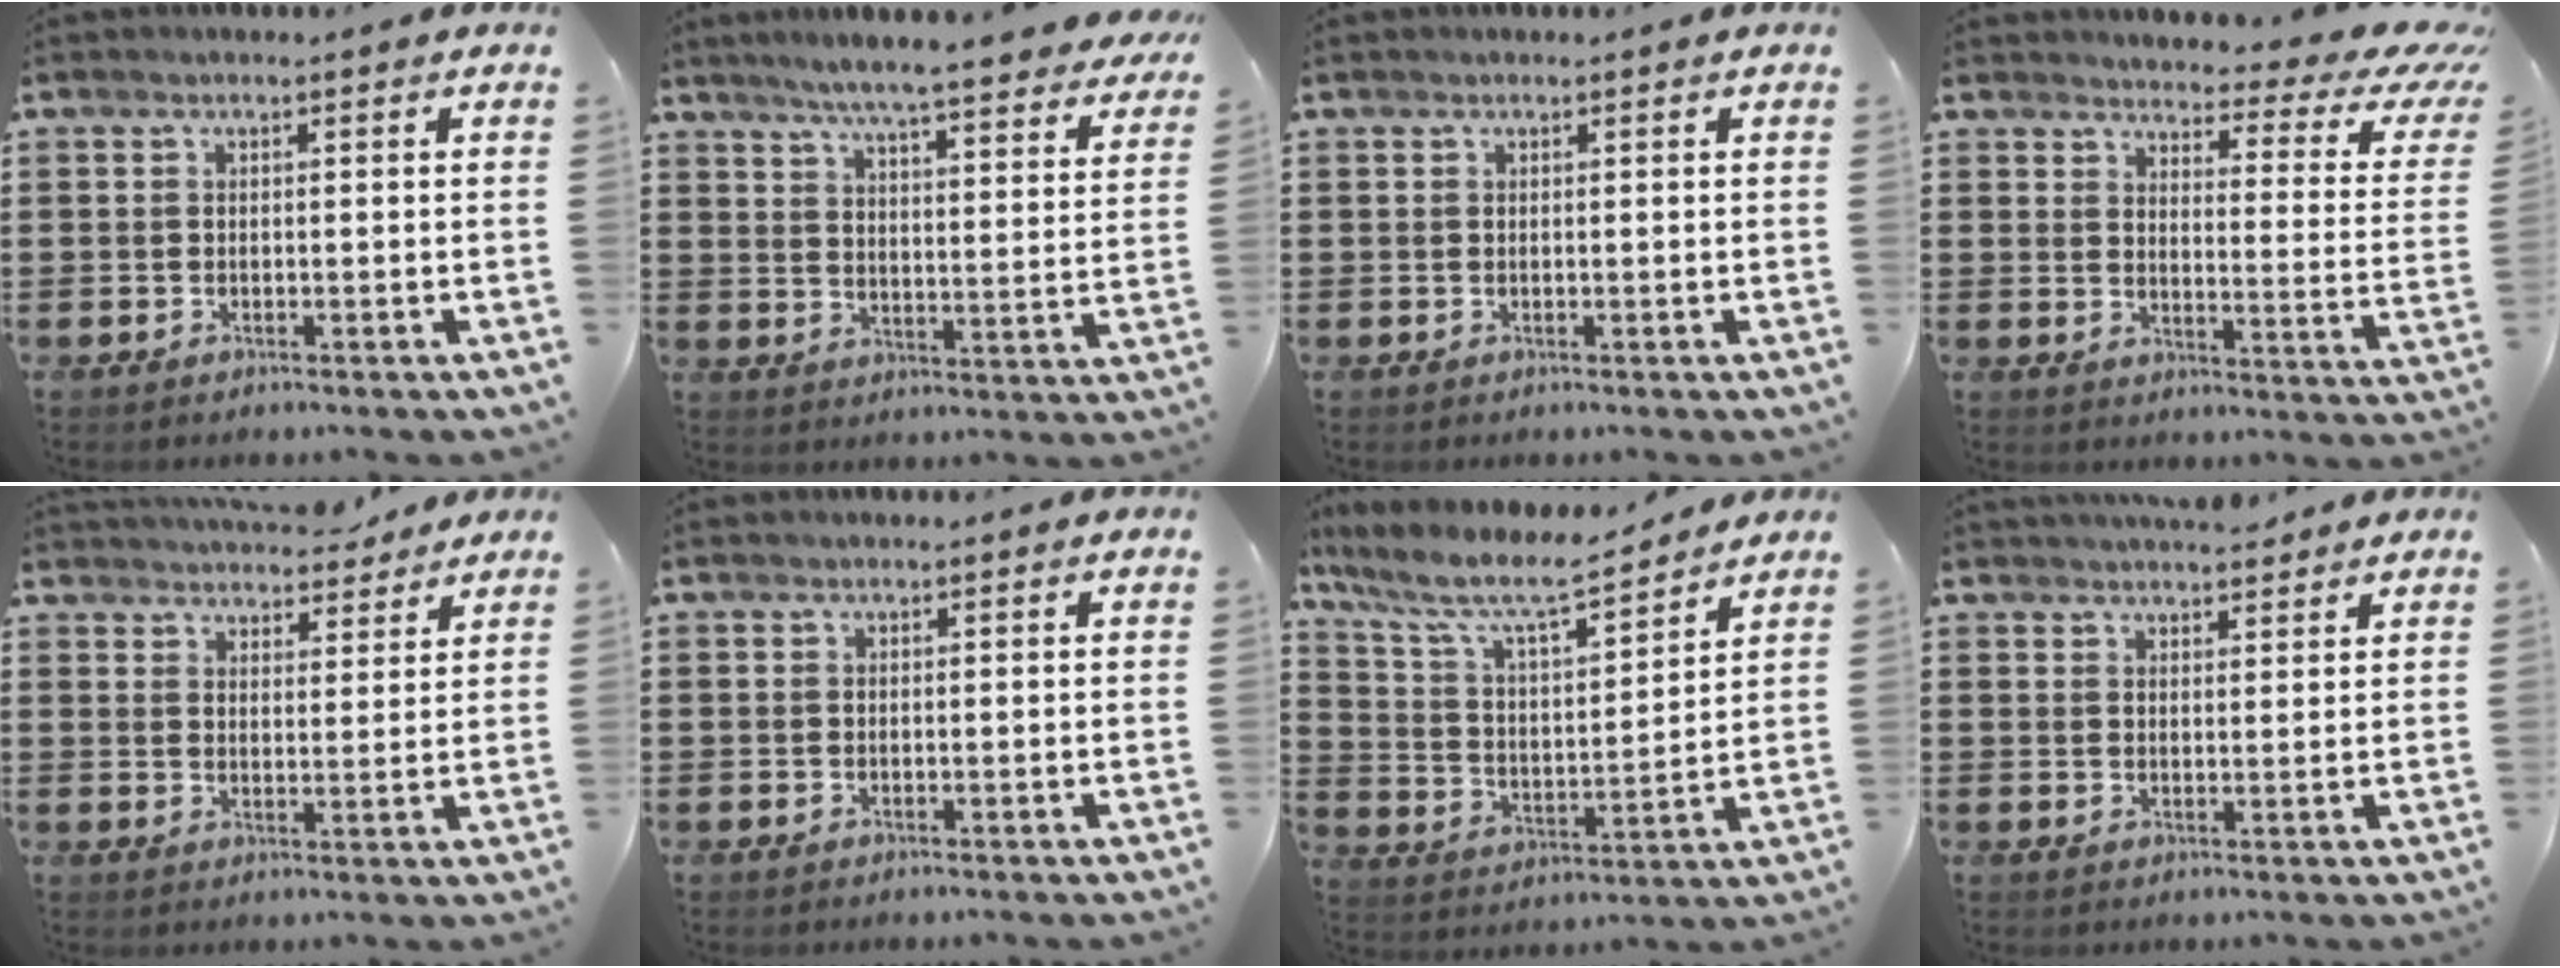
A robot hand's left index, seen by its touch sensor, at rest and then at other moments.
{"total": 5.8, "force": [5.2, -0.4, 2.5], "torque": [-0.071, -0.034, 0.086]}
{"total": 0.0}
{"total": 4.7, "force": [3.8, 1.2, 2.5], "torque": [-0.046, -0.035, 0.056]}
{"total": 4.8, "force": [4.7, 0.8, 0.4], "torque": [-0.017, -0.021, 0.084]}
{"total": 0.0}
{"total": 8.3, "force": [6.8, 1.4, 4.6], "torque": [-0.118, -0.039, 0.111]}
{"total": 3.7, "force": [3.5, 0.8, 0.9], "torque": [-0.026, -0.007, 0.067]}